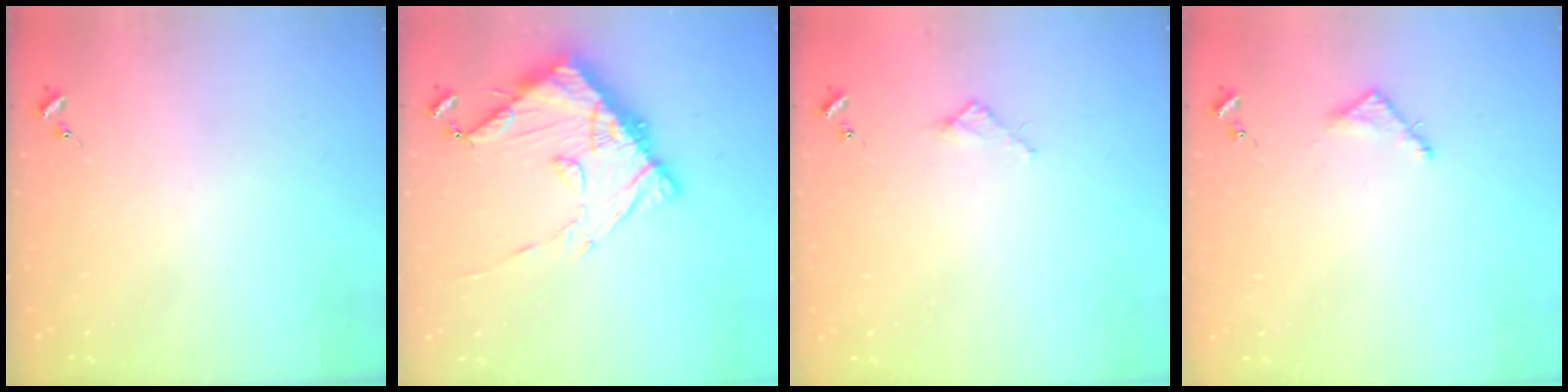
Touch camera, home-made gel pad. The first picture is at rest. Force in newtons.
{"total": 14.1, "press": 14.0, "slide": 1.6}
{"total": 2.4, "press": 2.3, "slide": 0.3}
{"total": 3.5, "press": 3.5, "slide": 0.3}